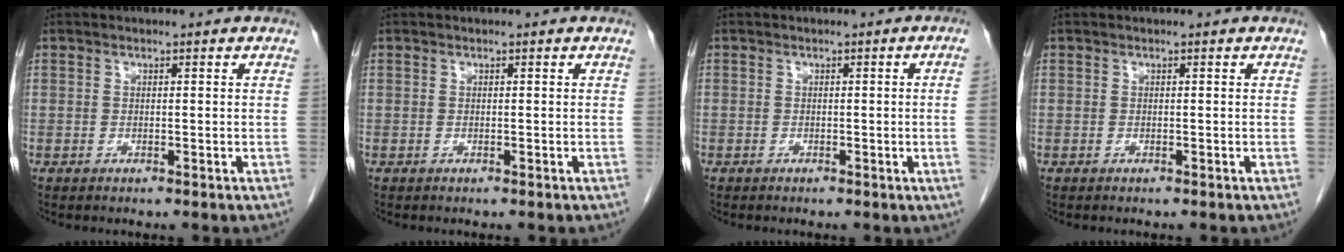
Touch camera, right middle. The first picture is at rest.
{"total": 0.0}
{"total": 2.3, "force": [-0.2, -0.9, 2.1], "torque": [-0.022, 0.000, -0.001]}
{"total": 0.0}